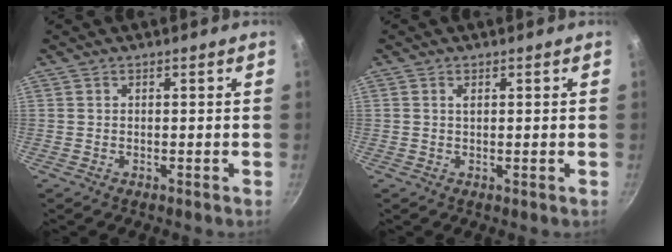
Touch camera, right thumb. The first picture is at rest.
{"total": 0.9, "force": [0.4, 0.2, 0.8], "torque": [-0.015, -0.002, 0.004]}